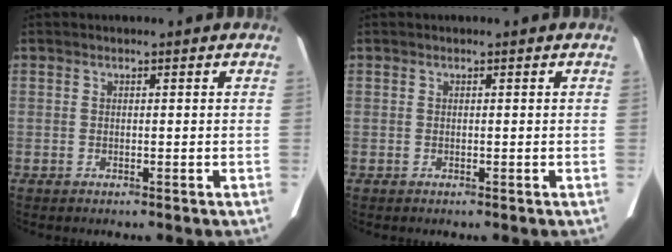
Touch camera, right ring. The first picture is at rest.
{"total": 0.0}